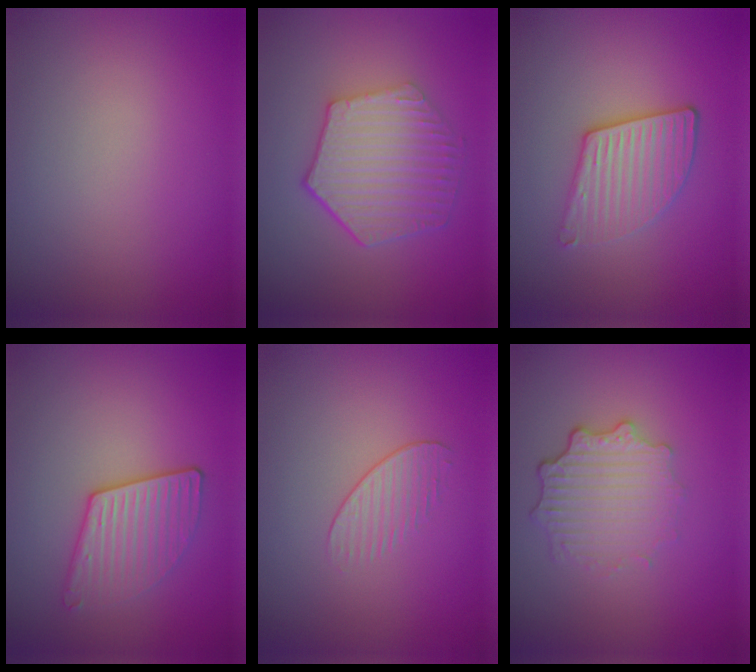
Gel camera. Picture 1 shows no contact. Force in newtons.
{"total": 6.1, "press": 4.7, "slide": 4.0}
{"total": 3.8, "press": 3.2, "slide": 1.9}
{"total": 3.3, "press": 2.9, "slide": 1.6}
{"total": 1.2, "press": 0.6, "slide": 1.0}
{"total": 3.7, "press": 2.9, "slide": 2.3}